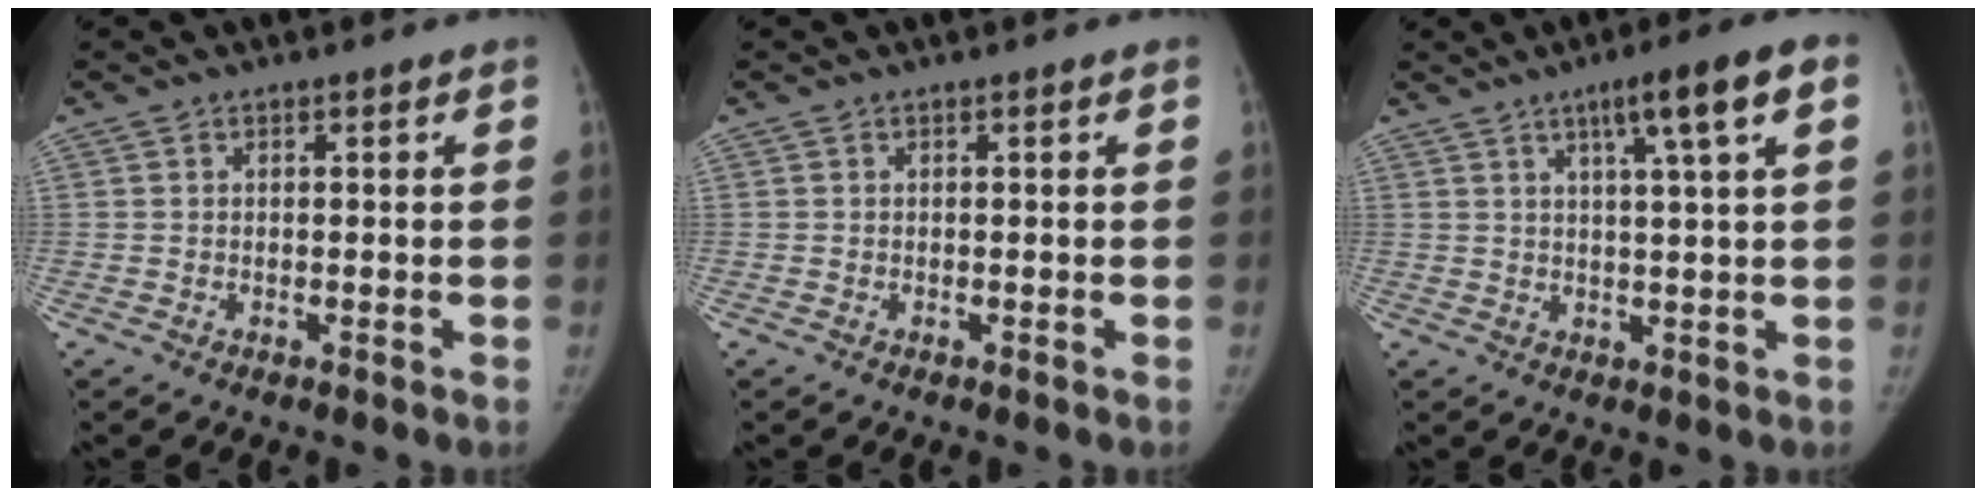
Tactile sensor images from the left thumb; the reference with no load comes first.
{"total": 0.0}
{"total": 8.3, "force": [3.6, 0.3, 7.5], "torque": [-0.115, 0.002, 0.055]}